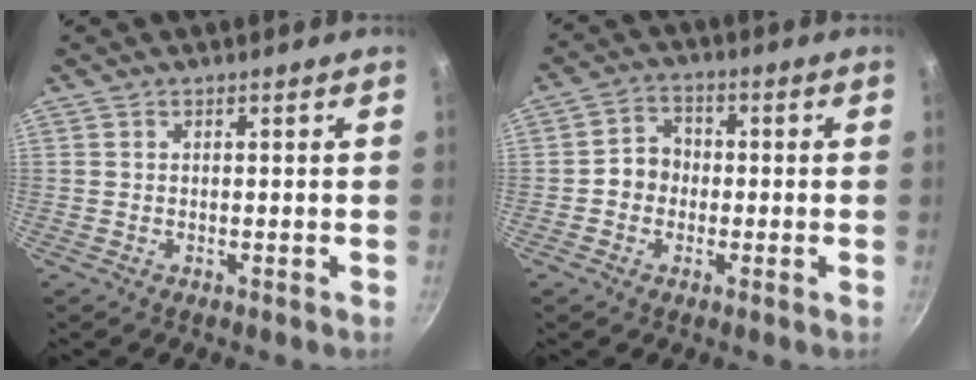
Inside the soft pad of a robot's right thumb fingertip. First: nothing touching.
{"total": 5.5, "force": [-0.8, 4.8, 2.7], "torque": [-0.022, 0.020, -0.025]}